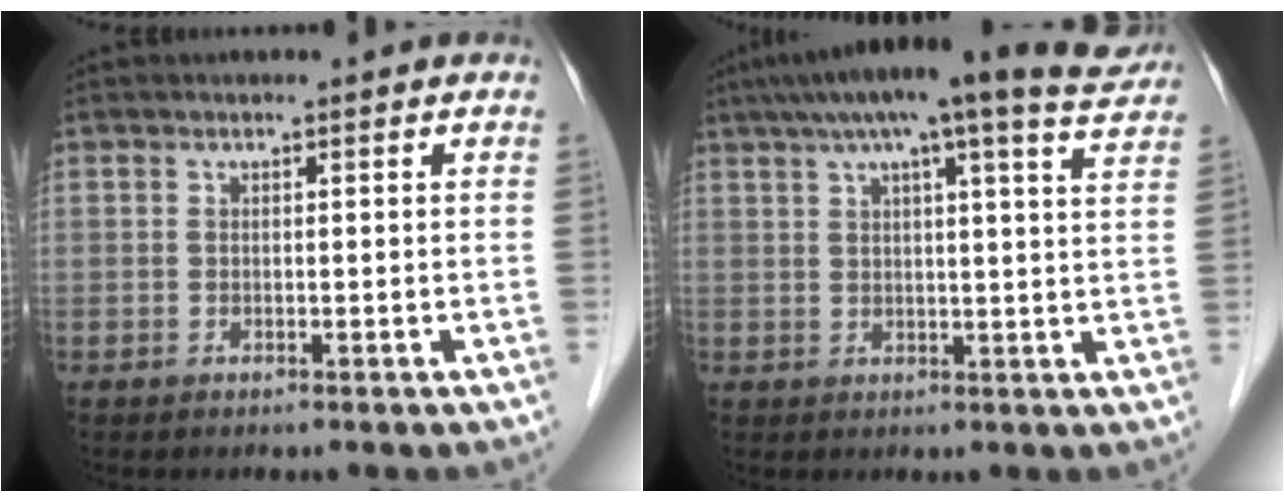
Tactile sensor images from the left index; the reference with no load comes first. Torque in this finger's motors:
{"motor_torque": [1.06, -1.09, 0.69, 0.15]}